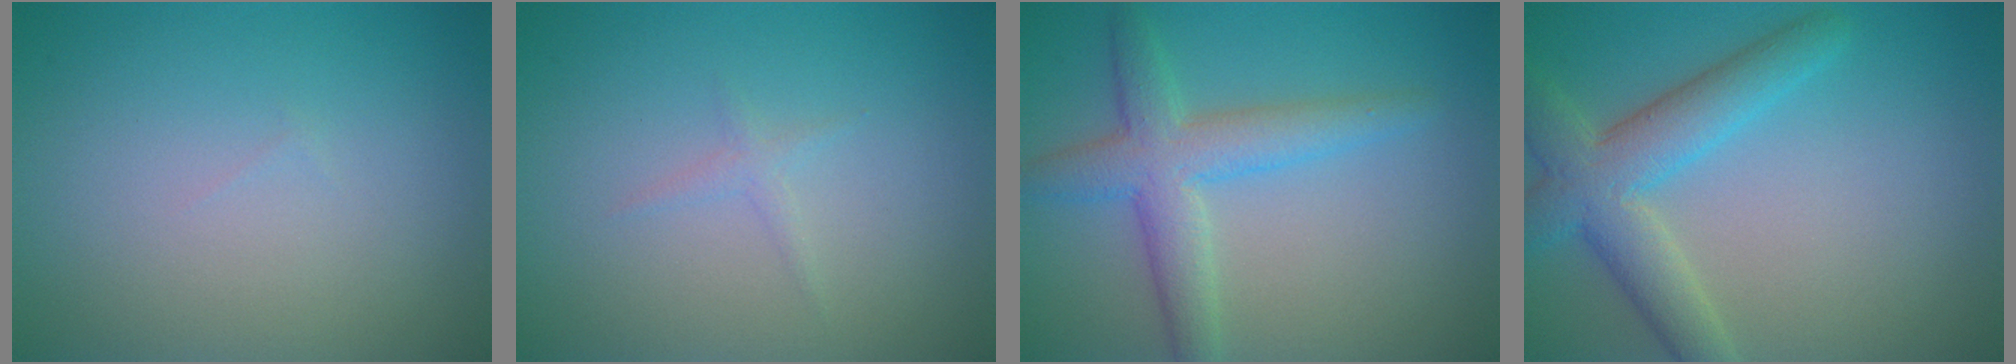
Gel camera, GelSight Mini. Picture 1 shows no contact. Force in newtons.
{"total": 0.8, "press": 0.8, "slide": 0.0}
{"total": 4.7, "press": 4.7, "slide": 0.1}
{"total": 5.4, "press": 5.3, "slide": 0.7}